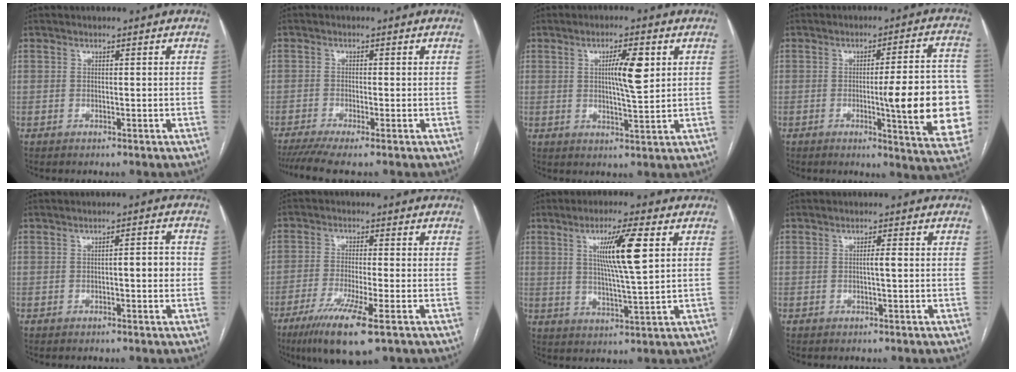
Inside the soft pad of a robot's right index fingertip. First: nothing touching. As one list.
[{"total": 5.2, "force": [-3.9, 0.1, 3.5], "torque": [-0.058, -0.009, -0.068]}, {"total": 6.2, "force": [1.7, 0.7, 5.9], "torque": [-0.101, 0.003, 0.029]}, {"total": 16.1, "force": [-2.4, 2.0, 15.8], "torque": [-0.143, 0.009, -0.020]}, {"total": 3.3, "force": [-0.3, 0.8, 3.2], "torque": [-0.042, 0.008, -0.005]}, {"total": 10.1, "force": [-5.5, 0.6, 8.4], "torque": [-0.157, -0.029, -0.094]}, {"total": 9.6, "force": [3.0, 0.0, 9.1], "torque": [-0.162, -0.002, 0.051]}, {"total": 1.3, "force": [-0.1, 0.0, 1.3], "torque": [-0.023, 0.001, -0.002]}]